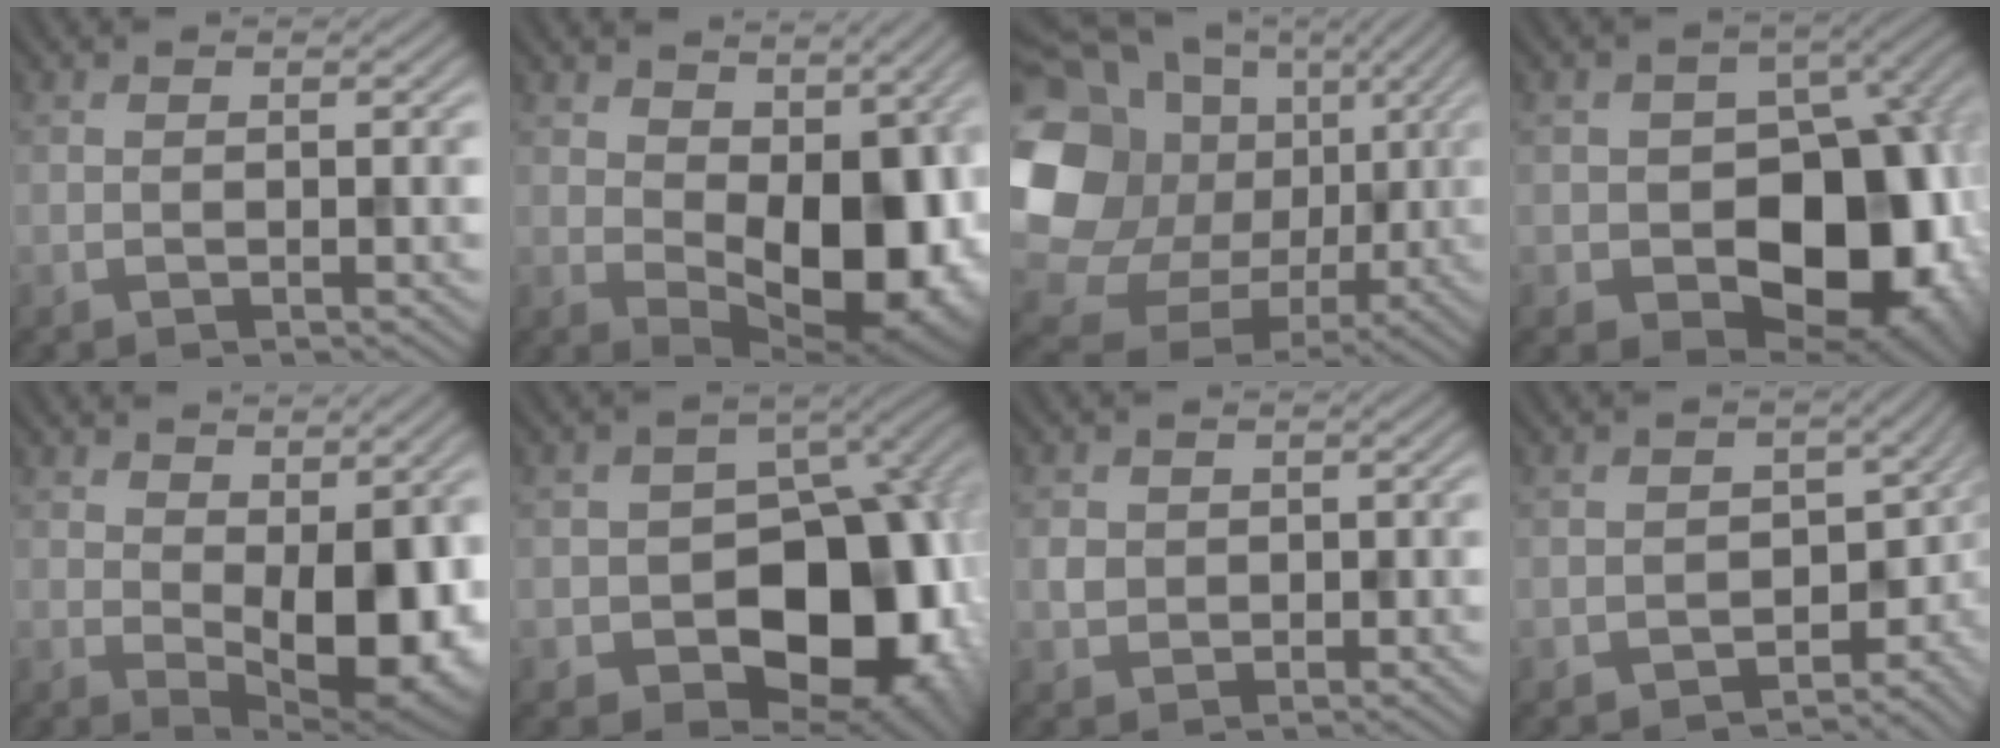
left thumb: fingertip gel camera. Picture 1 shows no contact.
{"total": 13.2, "force": [0.8, 7.8, 10.5], "torque": [-0.139, -0.016, 0.019]}
{"total": 21.6, "force": [0.6, 19.2, 9.9], "torque": [-0.279, -0.006, 0.019]}
{"total": 14.8, "force": [-3.5, 10.6, 9.7], "torque": [-0.116, -0.031, -0.041]}
{"total": 10.2, "force": [0.3, 5.2, 8.8], "torque": [-0.123, -0.013, 0.013]}
{"total": 16.9, "force": [-4.9, 12.3, 10.5], "torque": [-0.111, -0.023, -0.078]}
{"total": 2.0, "force": [-0.2, 2.0, 0.1], "torque": [-0.008, -0.006, -0.007]}
{"total": 5.4, "force": [-2.5, 3.8, 3.0], "torque": [-0.029, -0.029, -0.033]}